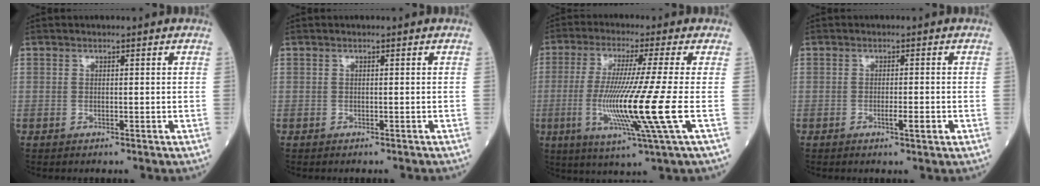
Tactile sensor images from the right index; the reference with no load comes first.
{"total": 0.8, "force": [-0.7, -0.1, 0.2], "torque": [0.000, 0.001, -0.012]}
{"total": 13.5, "force": [-2.6, -2.3, 13.0], "torque": [-0.260, -0.037, -0.052]}
{"total": 2.1, "force": [-0.8, 0.1, 2.0], "torque": [-0.031, -0.002, -0.011]}